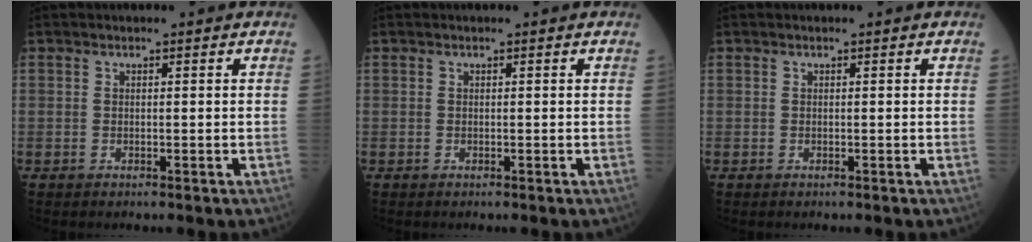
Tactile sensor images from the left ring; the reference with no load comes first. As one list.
[{"total": 0.0}, {"total": 0.0}]